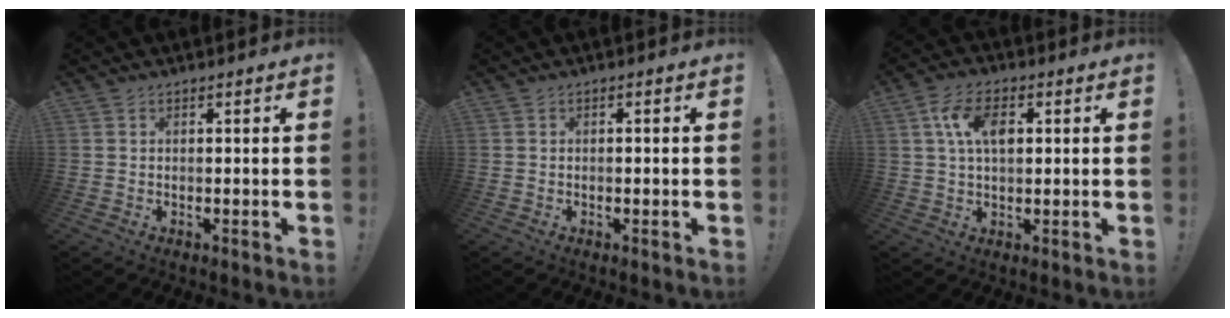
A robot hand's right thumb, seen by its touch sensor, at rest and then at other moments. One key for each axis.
{"total": 0.6, "fx": -0.4, "fy": 0.2, "fz": 0.4, "tx": -0.008, "ty": 0.003, "tz": -0.006}
{"total": 9.4, "fx": 2.3, "fy": 5.5, "fz": 7.3, "tx": -0.135, "ty": 0.012, "tz": 0.044}